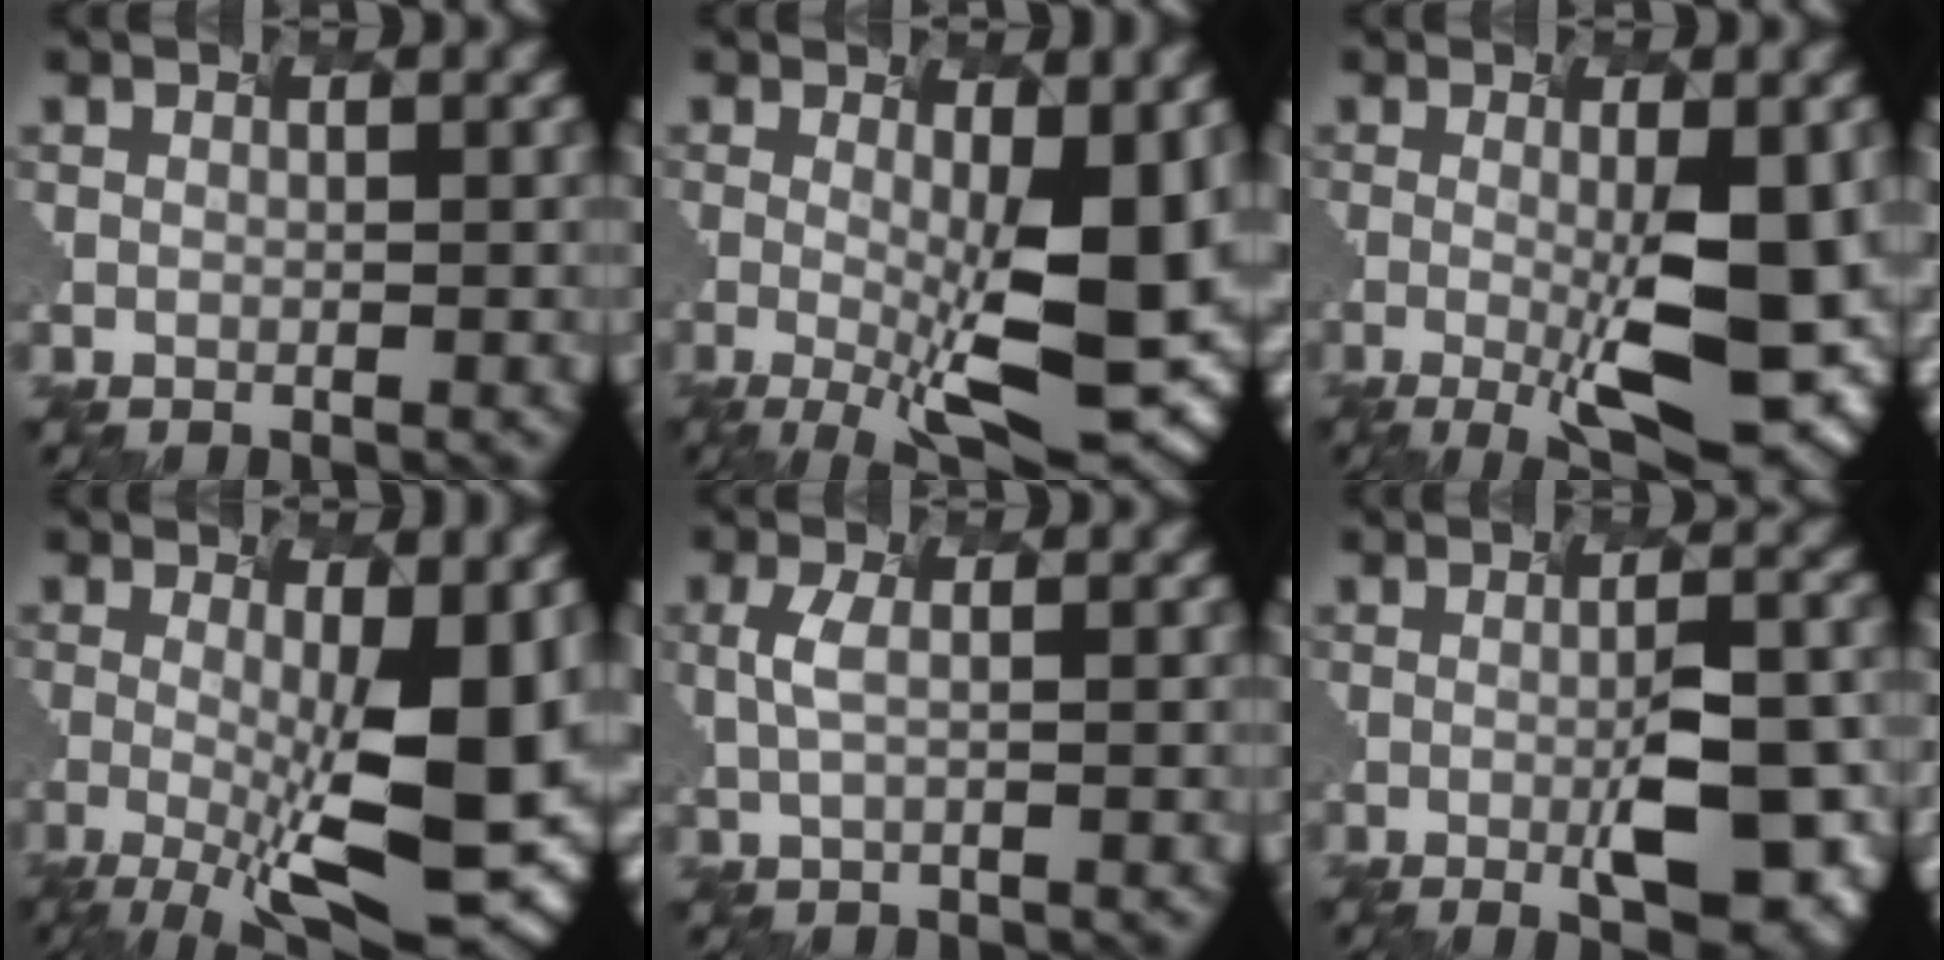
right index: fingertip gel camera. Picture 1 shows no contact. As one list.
[{"total": 10.3, "force": [-1.7, 2.1, 10.0], "torque": [-0.162, -0.026, 0.002]}, {"total": 7.3, "force": [-1.6, 0.7, 7.1], "torque": [-0.129, -0.031, 0.005]}, {"total": 11.4, "force": [-2.0, 2.5, 10.9], "torque": [-0.174, -0.023, -0.005]}, {"total": 1.1, "force": [-0.7, -0.4, 0.8], "torque": [-0.045, -0.007, 0.014]}, {"total": 6.7, "force": [-1.9, 1.3, 6.3], "torque": [-0.106, -0.024, 0.003]}]